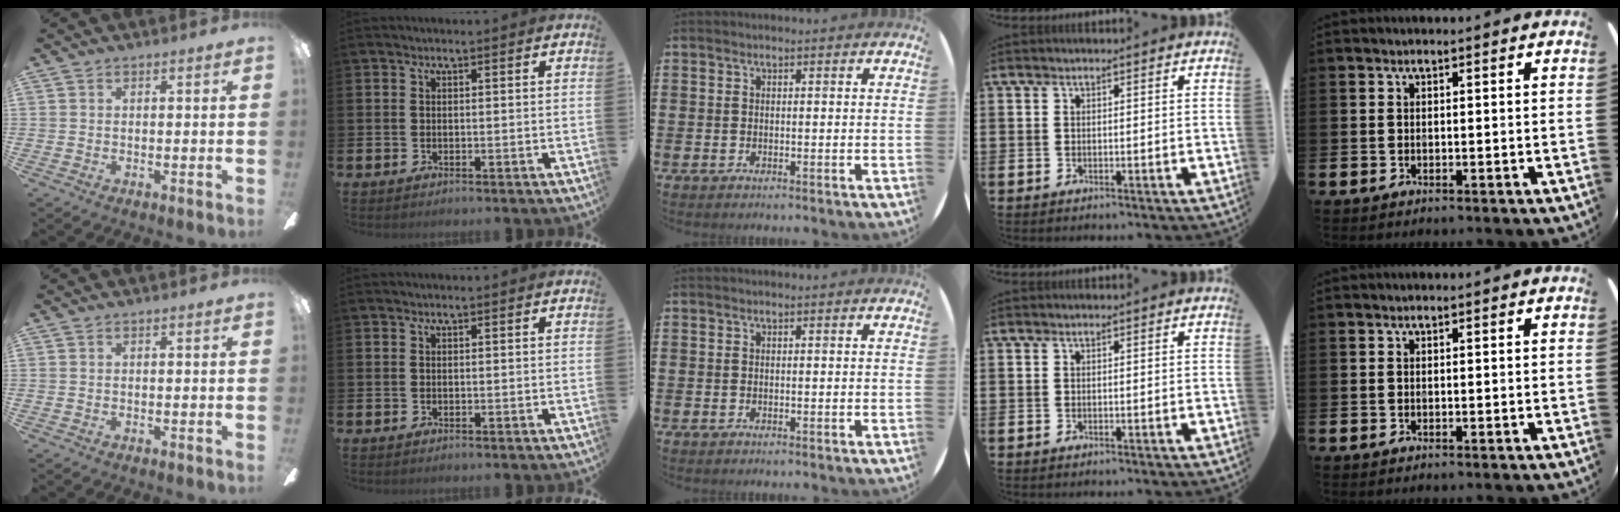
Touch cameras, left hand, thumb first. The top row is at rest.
{}